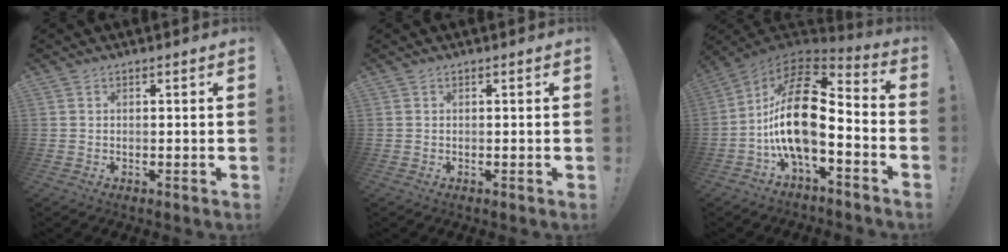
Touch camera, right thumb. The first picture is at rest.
{"total": 0.0}
{"total": 20.2, "force": [-1.8, 9.0, 18.0], "torque": [-0.353, 0.012, -0.033]}